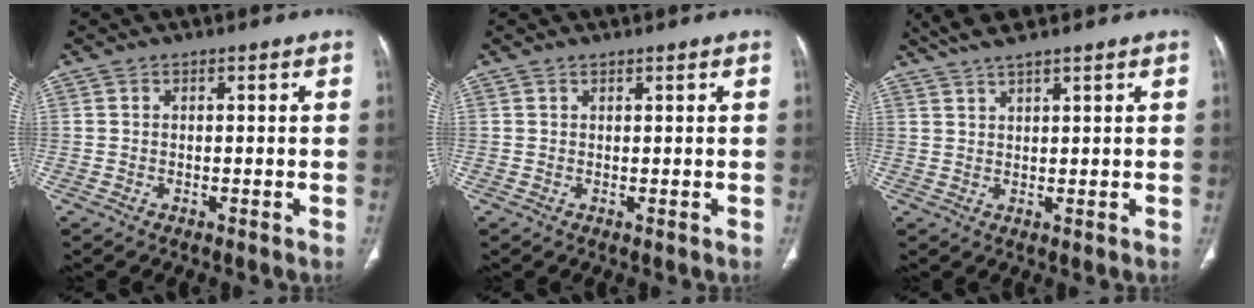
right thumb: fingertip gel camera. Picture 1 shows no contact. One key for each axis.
{"total": 0.5, "fx": 0.5, "fy": 0.1, "fz": 0.1, "tx": -0.006, "ty": -0.005, "tz": 0.009}
{"total": 5.1, "fx": 4.2, "fy": 0.3, "fz": 2.9, "tx": -0.066, "ty": 0.001, "tz": 0.085}